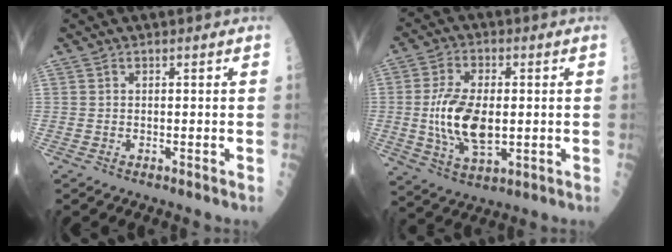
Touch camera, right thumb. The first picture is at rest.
{"total": 12.9, "force": [-0.5, 6.5, 11.2], "torque": [-0.209, -0.007, -0.004]}